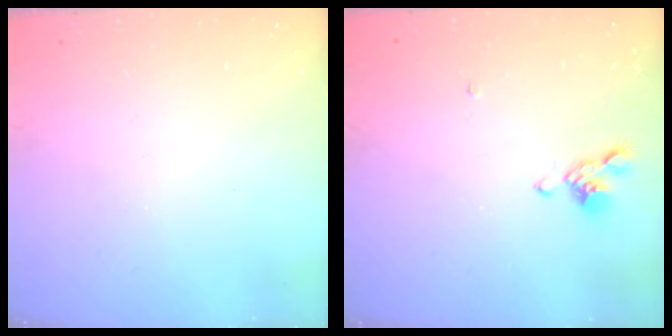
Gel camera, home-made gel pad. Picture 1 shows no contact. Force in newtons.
{"total": 1.8, "press": 1.5, "slide": 1.0}